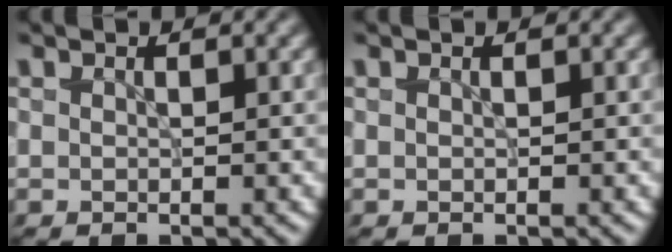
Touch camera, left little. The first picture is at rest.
{"total": 0.0}